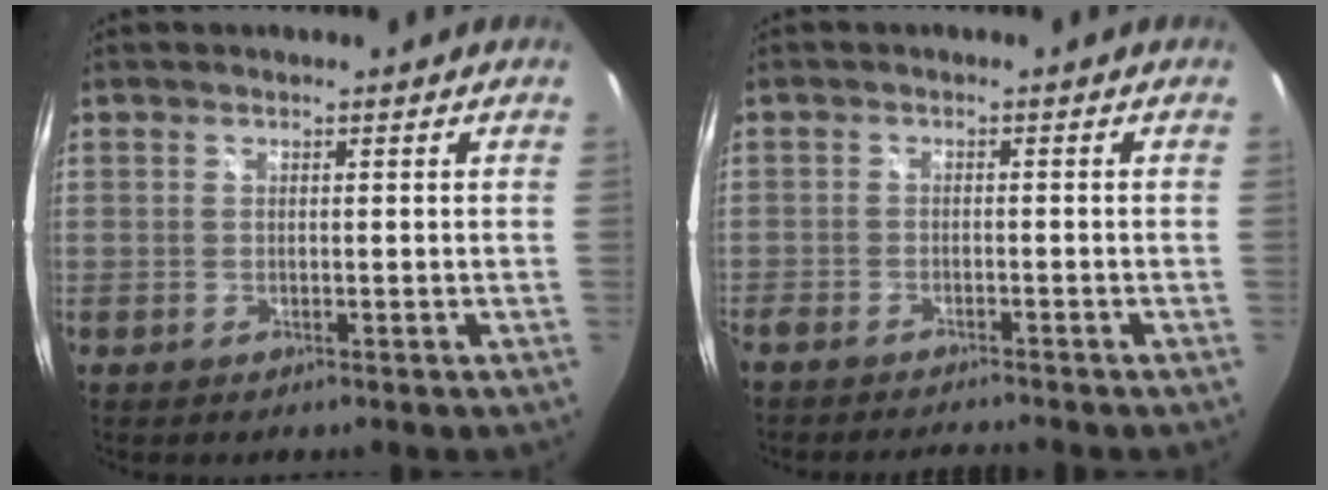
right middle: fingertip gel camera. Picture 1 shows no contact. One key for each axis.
{"total": 4.7, "fx": -4.4, "fy": 0.6, "fz": 1.4, "tx": -0.041, "ty": -0.010, "tz": -0.074}